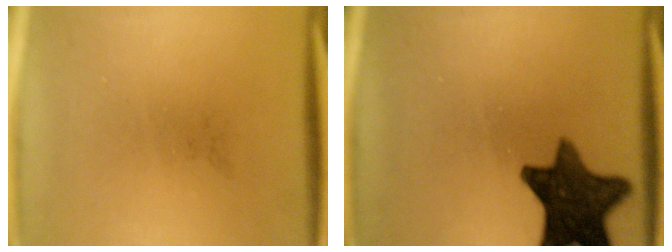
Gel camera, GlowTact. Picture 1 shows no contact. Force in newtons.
{"total": 12.9}